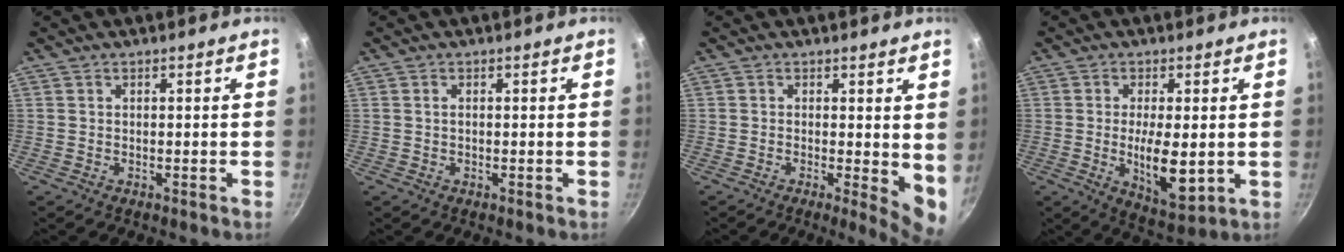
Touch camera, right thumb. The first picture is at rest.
{"total": 0.7, "force": [0.1, 0.4, 0.6], "torque": [-0.010, 0.002, 0.001]}
{"total": 6.3, "force": [0.1, 2.1, 5.9], "torque": [-0.072, -0.015, 0.001]}
{"total": 10.1, "force": [-0.7, 3.8, 9.3], "torque": [-0.157, -0.016, 0.001]}